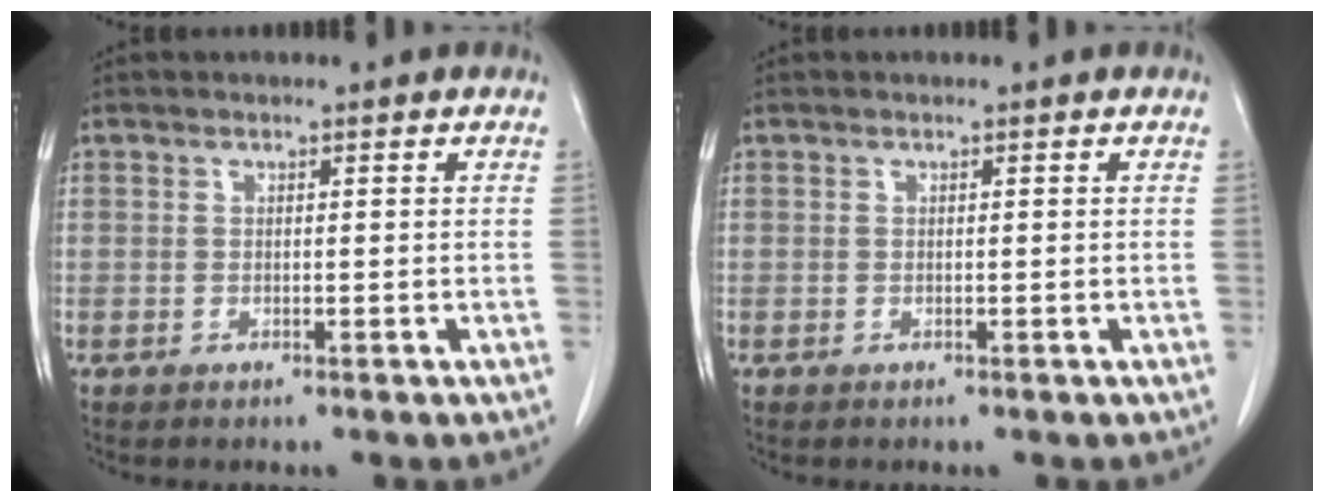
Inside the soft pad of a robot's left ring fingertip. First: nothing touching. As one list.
[{"total": 0.0}]